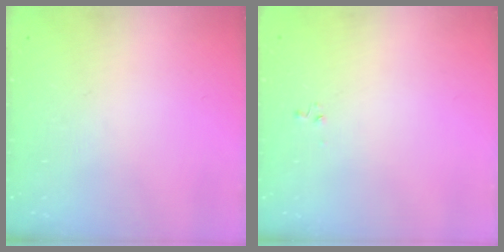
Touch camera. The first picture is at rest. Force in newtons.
{"total": 0.0}